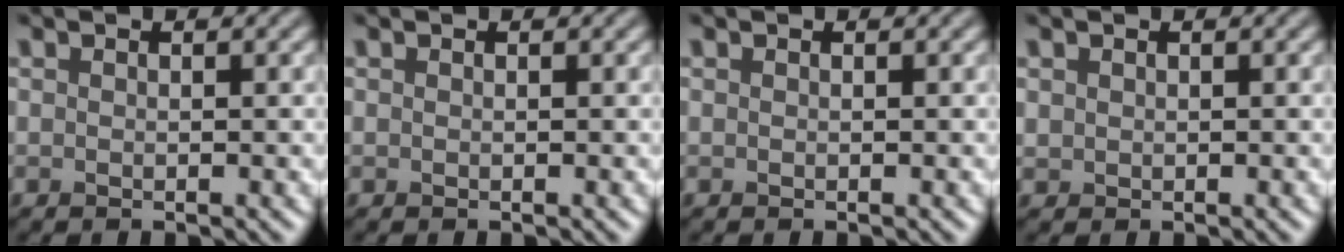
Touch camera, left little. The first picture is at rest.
{"total": 0.0}
{"total": 0.0}
{"total": 0.7, "force": [0.3, 0.6, 0.1], "torque": [0.000, -0.001, 0.010]}